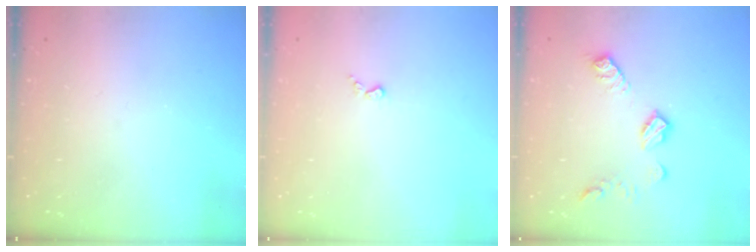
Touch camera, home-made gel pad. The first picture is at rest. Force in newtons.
{"total": 3.0, "press": 2.9, "slide": 0.5}
{"total": 9.7, "press": 9.7, "slide": 0.2}